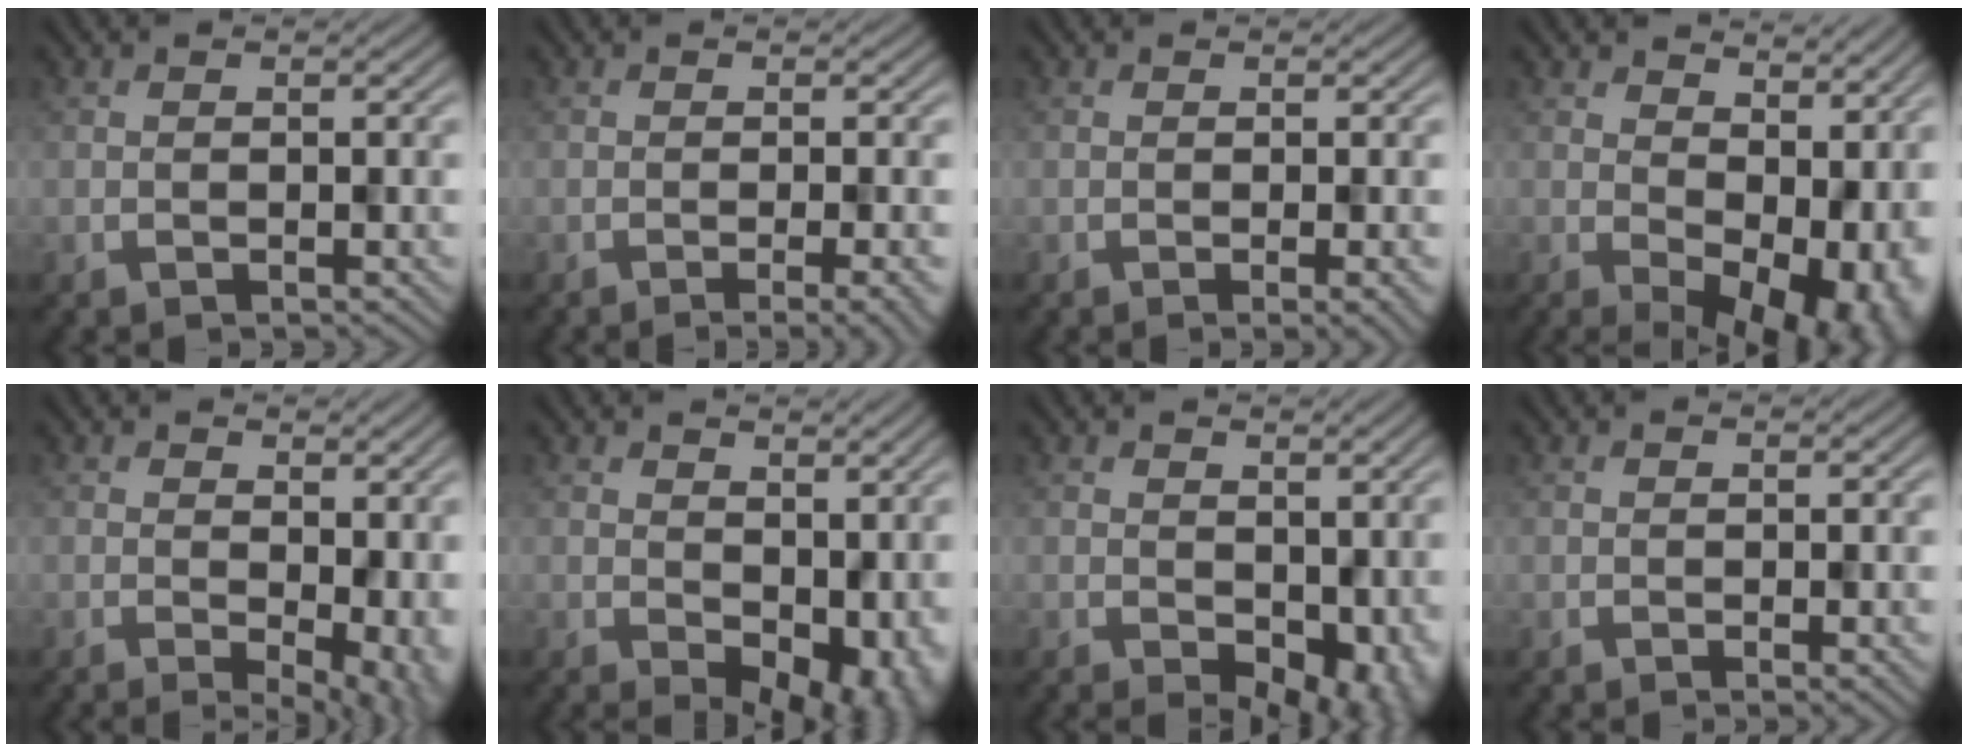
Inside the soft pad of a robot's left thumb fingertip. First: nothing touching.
{"total": 4.3, "force": [-2.2, 0.7, 3.6], "torque": [-0.046, 0.004, -0.030]}
{"total": 3.0, "force": [-1.4, 0.5, 2.6], "torque": [-0.038, 0.003, -0.015]}
{"total": 12.4, "force": [0.0, 7.8, 9.6], "torque": [-0.112, -0.040, 0.037]}
{"total": 6.1, "force": [-1.1, 3.0, 5.2], "torque": [-0.062, -0.016, 0.000]}
{"total": 7.7, "force": [-0.8, 5.0, 5.8], "torque": [-0.065, -0.031, 0.006]}
{"total": 5.6, "force": [-1.2, 3.4, 4.2], "torque": [-0.058, -0.026, -0.004]}
{"total": 1.7, "force": [-0.6, 0.4, 1.6], "torque": [-0.028, 0.000, -0.003]}